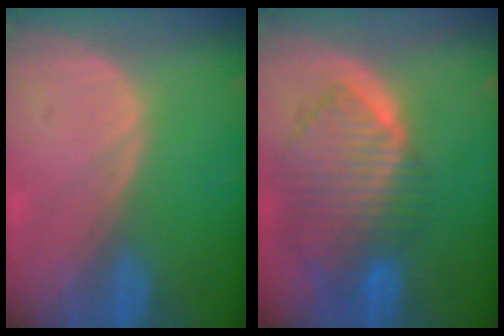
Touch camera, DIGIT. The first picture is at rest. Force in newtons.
{"total": 10.1, "press": 8.6, "slide": 5.2}